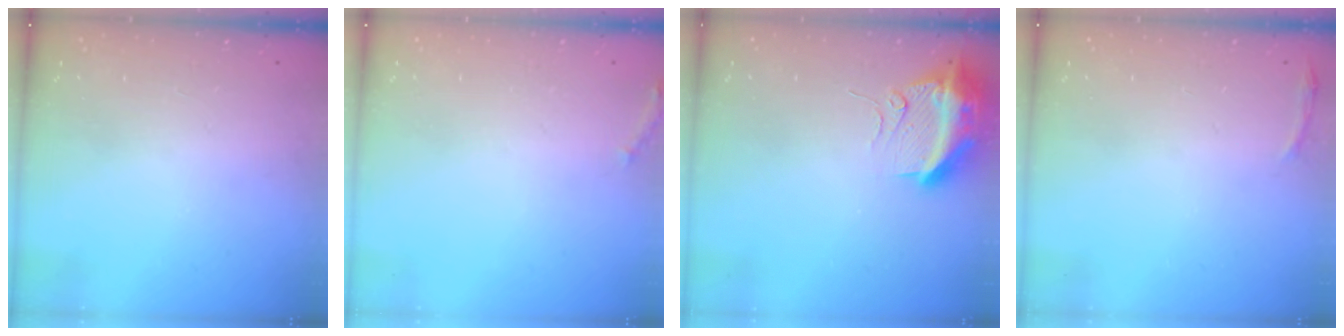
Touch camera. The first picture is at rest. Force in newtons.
{"total": 5.1, "press": 4.8, "slide": 1.8}
{"total": 12.1, "press": 12.1, "slide": 1.3}
{"total": 3.0, "press": 1.9, "slide": 2.3}